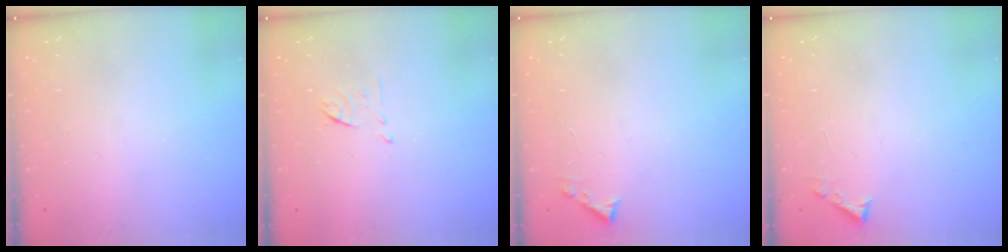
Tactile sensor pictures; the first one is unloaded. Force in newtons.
{"total": 6.1, "press": 6.0, "slide": 1.1}
{"total": 3.6, "press": 3.6, "slide": 0.5}
{"total": 3.6, "press": 3.6, "slide": 0.5}